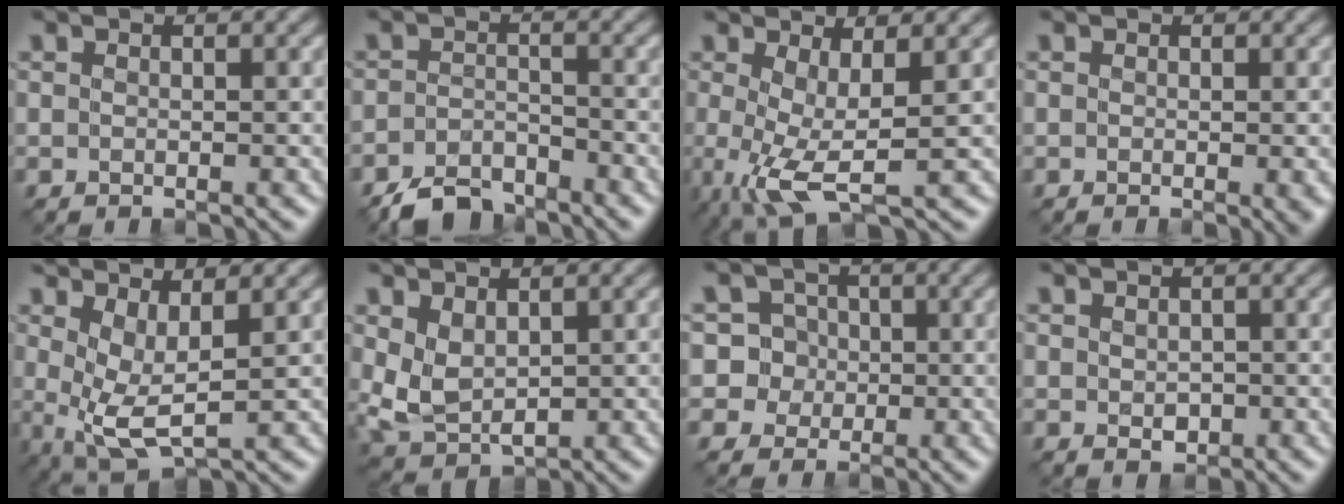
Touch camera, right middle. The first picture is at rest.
{"total": 4.3, "force": [-3.7, 1.6, 1.5], "torque": [-0.025, -0.003, -0.071]}
{"total": 5.2, "force": [-0.6, 1.5, 5.0], "torque": [-0.108, -0.014, -0.011]}
{"total": 1.3, "force": [-0.3, 0.2, 1.3], "torque": [-0.015, -0.012, -0.006]}
{"total": 4.8, "force": [0.8, 1.9, 4.4], "torque": [-0.098, -0.014, 0.022]}
{"total": 3.9, "force": [0.9, 2.6, 2.8], "torque": [-0.071, -0.006, 0.028]}
{"total": 5.7, "force": [0.3, 5.6, 1.1], "torque": [-0.010, 0.032, -0.007]}
{"total": 1.3, "force": [-0.1, 1.0, 0.8], "torque": [-0.015, -0.006, 0.004]}